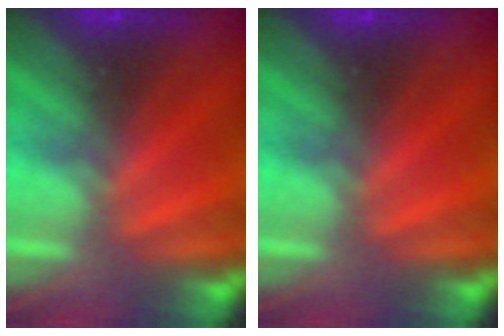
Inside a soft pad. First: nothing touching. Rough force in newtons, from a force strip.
{"total": 0.0}